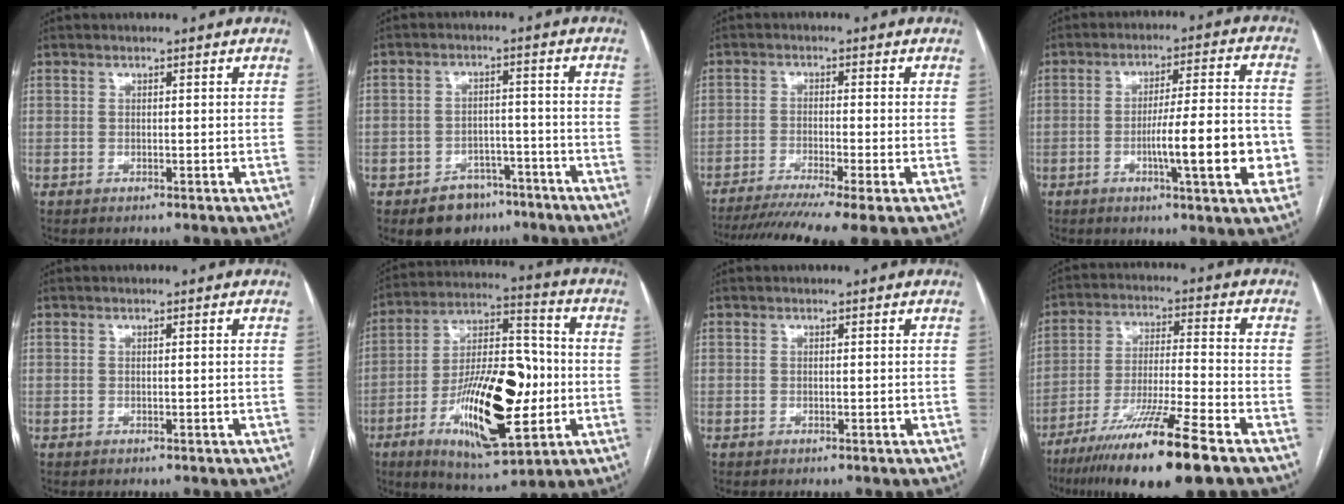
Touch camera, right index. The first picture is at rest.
{"total": 6.6, "force": [-4.4, 4.7, 1.5], "torque": [-0.015, 0.014, -0.060]}
{"total": 11.3, "force": [-8.6, -0.8, 7.3], "torque": [-0.111, -0.023, -0.133]}
{"total": 13.2, "force": [-3.5, 1.2, 12.7], "torque": [-0.190, 0.005, -0.050]}
{"total": 0.0}
{"total": 20.0, "force": [-4.8, 6.5, 18.3], "torque": [-0.333, 0.007, -0.070]}
{"total": 0.0}
{"total": 15.8, "force": [-10.2, -0.3, 12.0], "torque": [-0.222, -0.043, -0.180]}